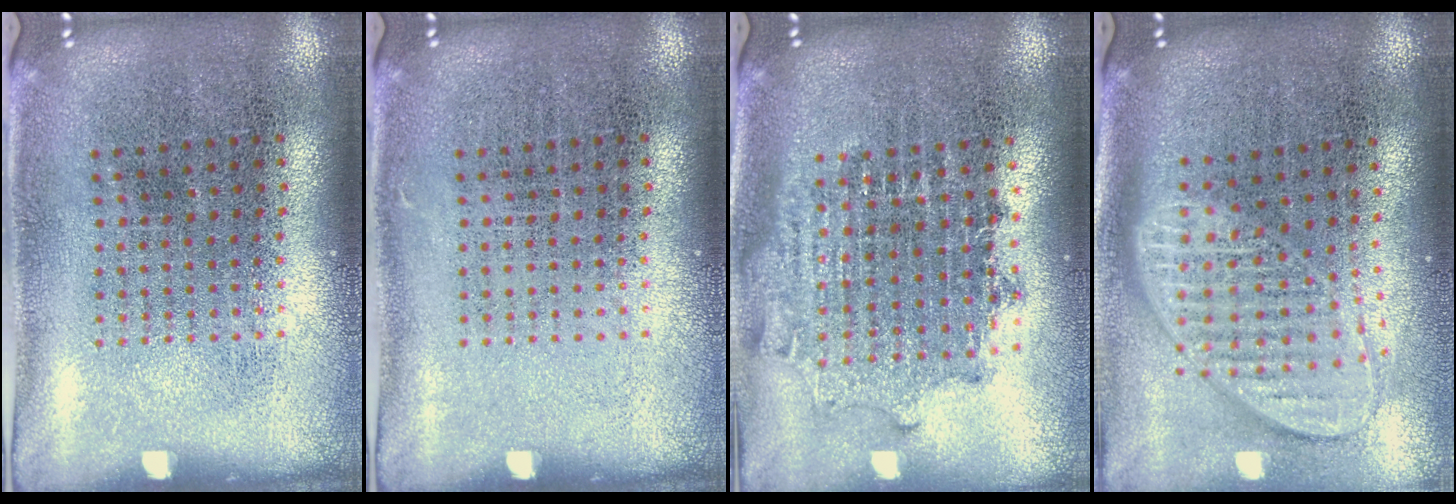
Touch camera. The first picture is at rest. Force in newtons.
{"total": 0.0}
{"total": 1.7, "press": 1.4, "slide": 1.0}
{"total": 1.9, "press": 1.5, "slide": 1.1}